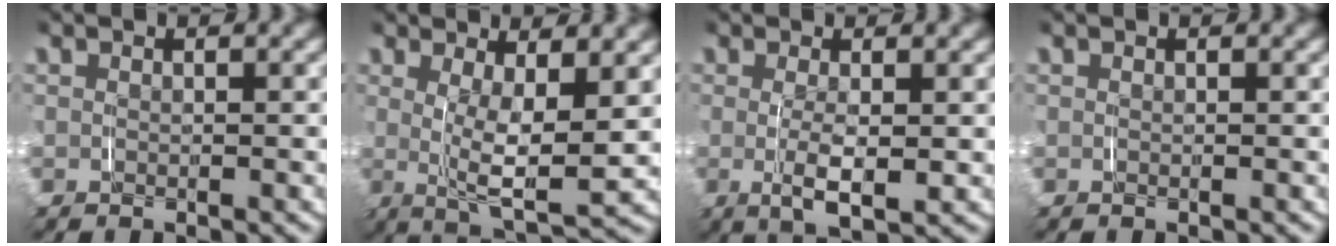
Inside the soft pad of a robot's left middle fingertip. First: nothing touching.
{"total": 6.3, "force": [0.6, 2.2, 5.9], "torque": [-0.100, -0.024, 0.016]}
{"total": 3.5, "force": [-0.2, 1.0, 3.4], "torque": [-0.061, -0.009, 0.001]}
{"total": 0.0}